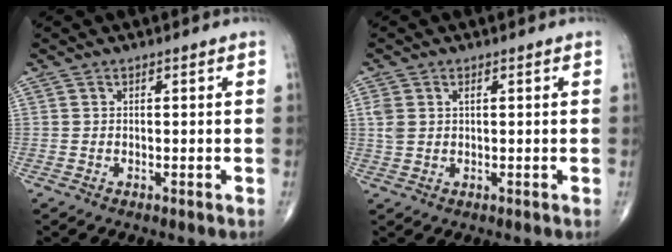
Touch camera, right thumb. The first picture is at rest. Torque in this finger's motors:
{"motor_torque": [-0.12, -0.03, 0.63, 0.22, 0.00]}